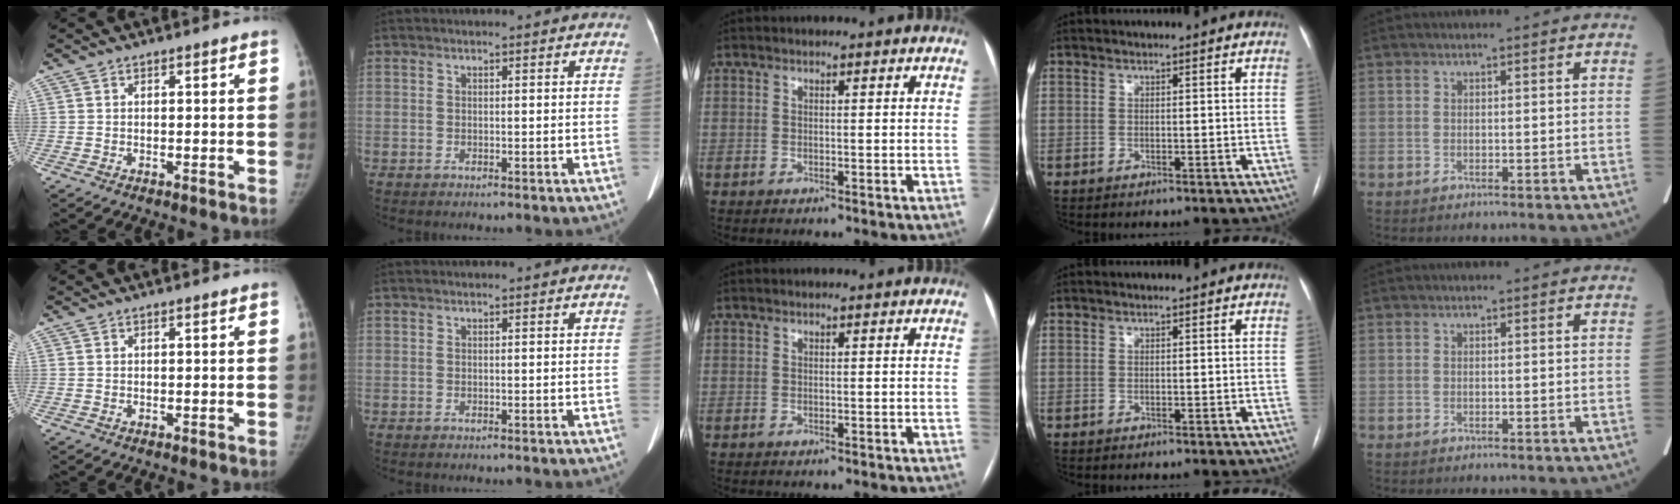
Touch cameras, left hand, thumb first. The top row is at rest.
{}